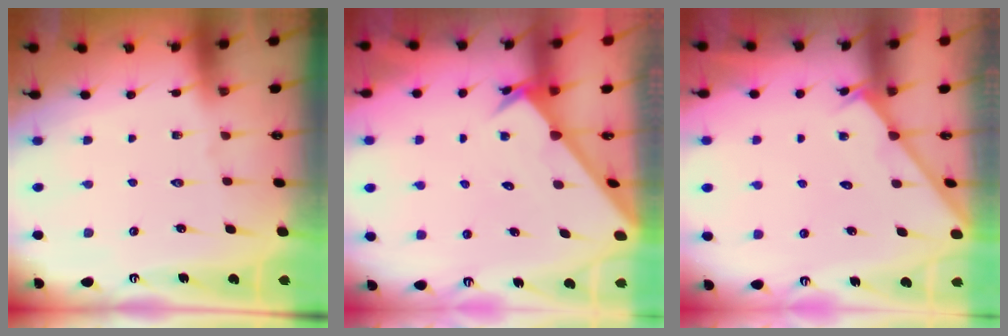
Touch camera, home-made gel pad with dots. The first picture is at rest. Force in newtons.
{"total": 2.6, "press": 2.6, "slide": 0.2}
{"total": 2.1, "press": 2.1, "slide": 0.2}